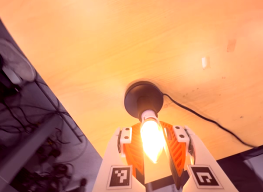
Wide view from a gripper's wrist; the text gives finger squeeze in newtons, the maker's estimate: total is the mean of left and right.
{"total": 13.4, "left": 12.0, "right": 14.7}